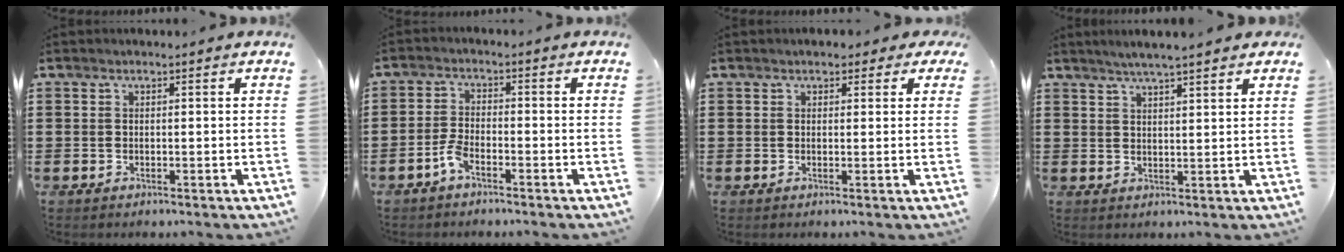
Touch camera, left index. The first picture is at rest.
{"total": 3.1, "force": [-2.0, 0.9, 2.2], "torque": [-0.061, 0.000, -0.045]}
{"total": 1.8, "force": [1.2, 1.1, 0.8], "torque": [-0.012, 0.005, 0.019]}
{"total": 3.5, "force": [3.1, -0.2, 1.7], "torque": [-0.040, -0.002, 0.055]}